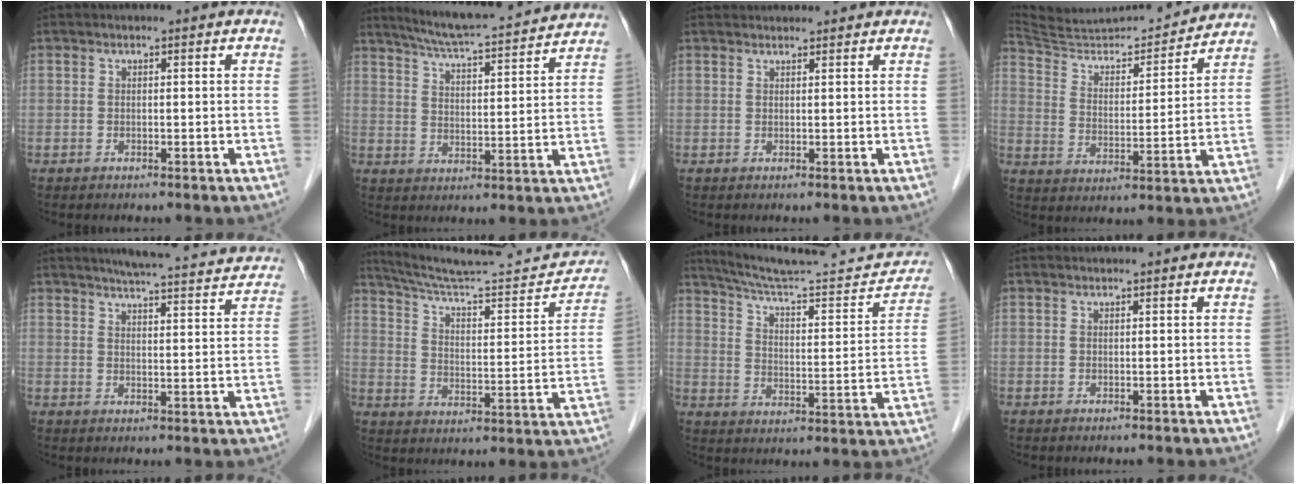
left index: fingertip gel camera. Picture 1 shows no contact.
{"total": 16.8, "force": [15.6, 0.8, 6.3], "torque": [-0.107, 0.008, 0.221]}
{"total": 4.1, "force": [4.0, 0.7, 0.5], "torque": [-0.008, 0.035, 0.055]}
{"total": 17.8, "force": [17.4, 1.5, 3.6], "torque": [-0.066, -0.004, 0.274]}
{"total": 18.4, "force": [17.2, 1.7, 6.4], "torque": [-0.088, -0.009, 0.209]}
{"total": 21.7, "force": [20.3, 1.6, 7.7], "torque": [-0.113, -0.030, 0.290]}
{"total": 21.9, "force": [20.3, 1.9, 7.9], "torque": [-0.112, -0.031, 0.283]}
{"total": 1.3, "force": [1.2, 0.1, 0.2], "torque": [-0.007, 0.014, 0.020]}